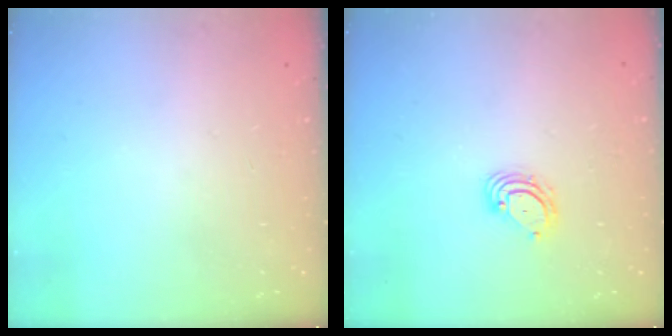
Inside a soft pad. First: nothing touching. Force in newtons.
{"total": 5.0, "press": 4.9, "slide": 0.4}